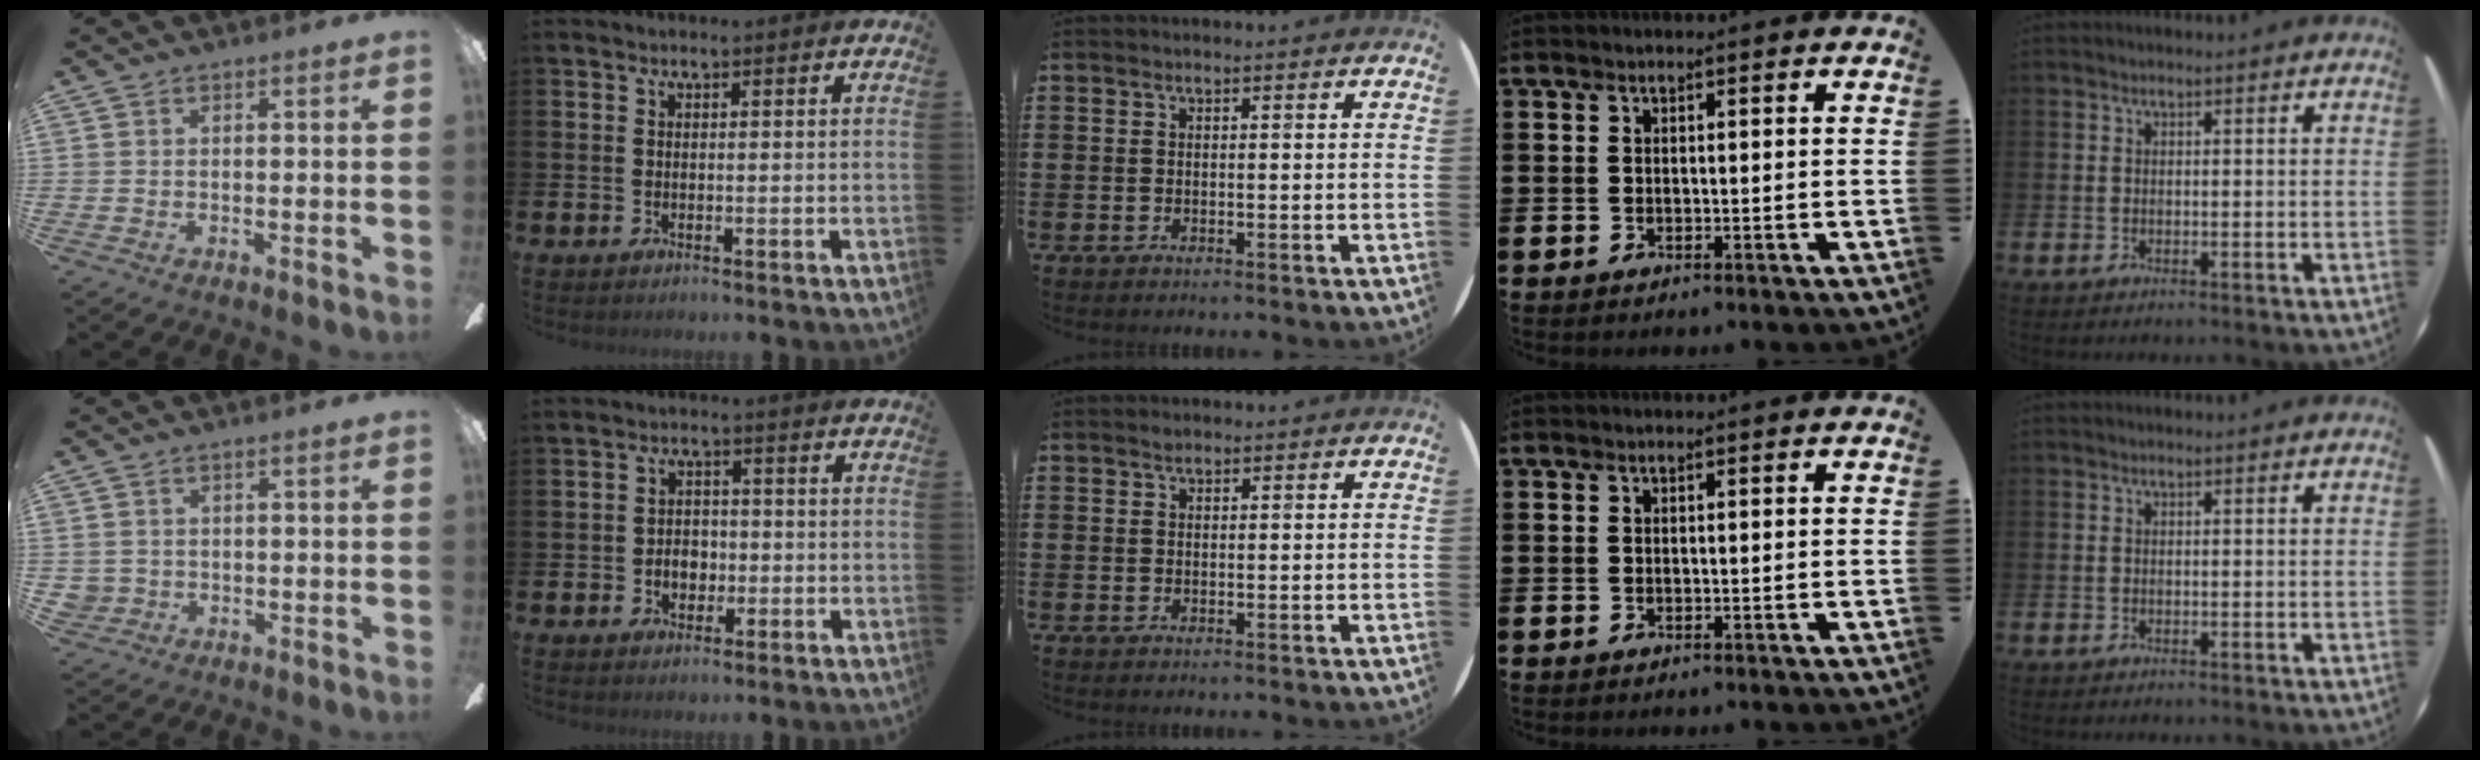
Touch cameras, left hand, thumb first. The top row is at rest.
{"thumb": {"total": 2.0, "force": [0.1, 2.0, 0.3], "torque": [-0.010, 0.003, 0.001]}, "index": {"total": 3.0, "force": [-0.8, 2.3, 1.7], "torque": [-0.027, 0.001, -0.020]}, "middle": {"total": 0.6, "force": [0.5, 0.3, 0.1], "torque": [0.005, -0.002, 0.008]}}